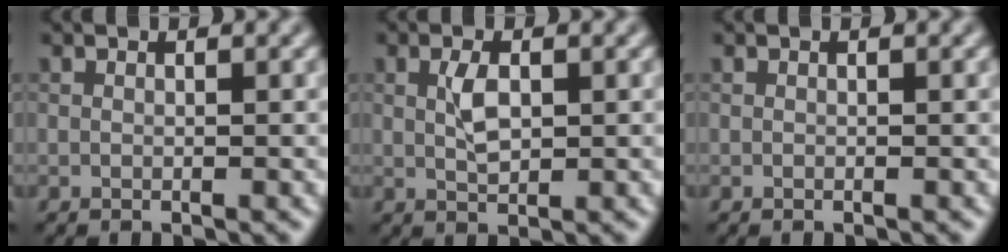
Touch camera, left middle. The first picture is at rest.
{"total": 1.9, "force": [0.2, 0.9, 1.6], "torque": [-0.041, 0.001, 0.011]}
{"total": 0.0}